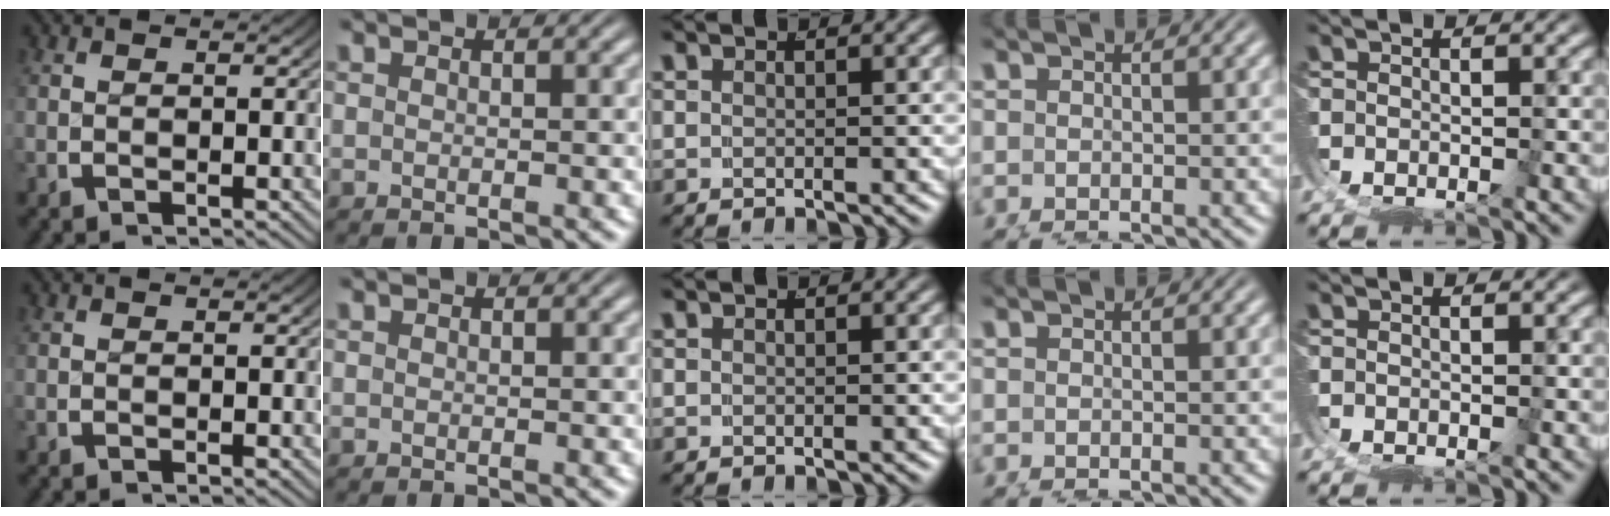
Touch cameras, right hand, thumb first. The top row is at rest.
{}